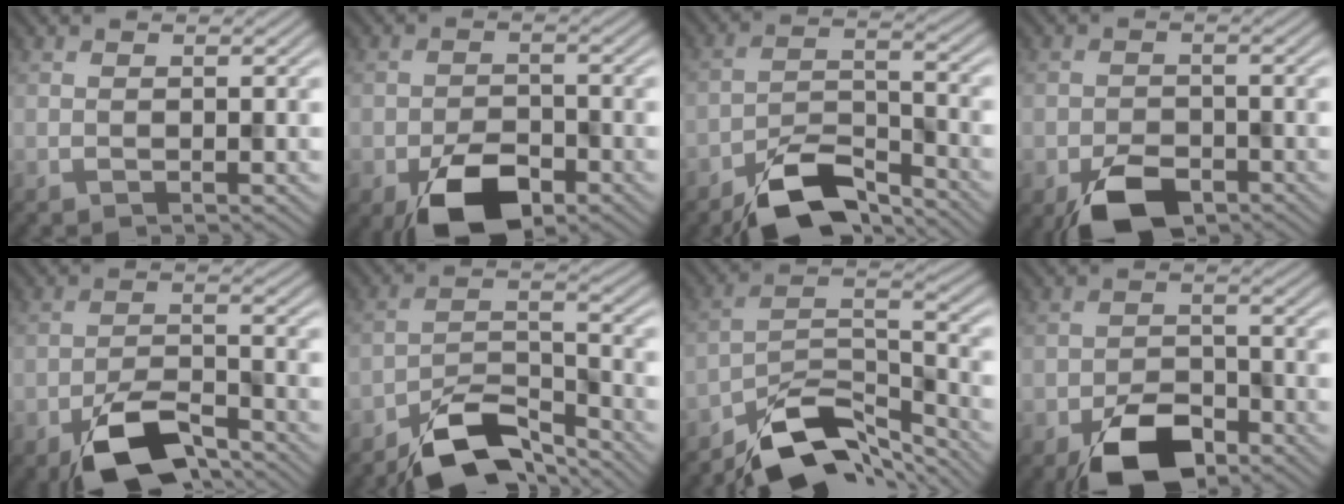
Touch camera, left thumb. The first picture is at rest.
{"total": 7.4, "force": [-4.3, 3.8, 4.7], "torque": [-0.080, -0.009, -0.075]}
{"total": 8.8, "force": [-6.9, 2.8, 4.6], "torque": [-0.078, 0.000, -0.138]}
{"total": 5.6, "force": [-3.7, 3.1, 3.0], "torque": [-0.047, -0.005, -0.067]}
{"total": 8.3, "force": [-5.7, 3.1, 5.1], "torque": [-0.091, 0.000, -0.111]}
{"total": 9.7, "force": [-7.7, 3.2, 5.0], "torque": [-0.083, 0.001, -0.153]}
{"total": 10.8, "force": [-8.5, 3.8, 5.4], "torque": [-0.080, -0.004, -0.162]}
{"total": 7.3, "force": [-4.8, 3.7, 4.2], "torque": [-0.068, -0.001, -0.089]}